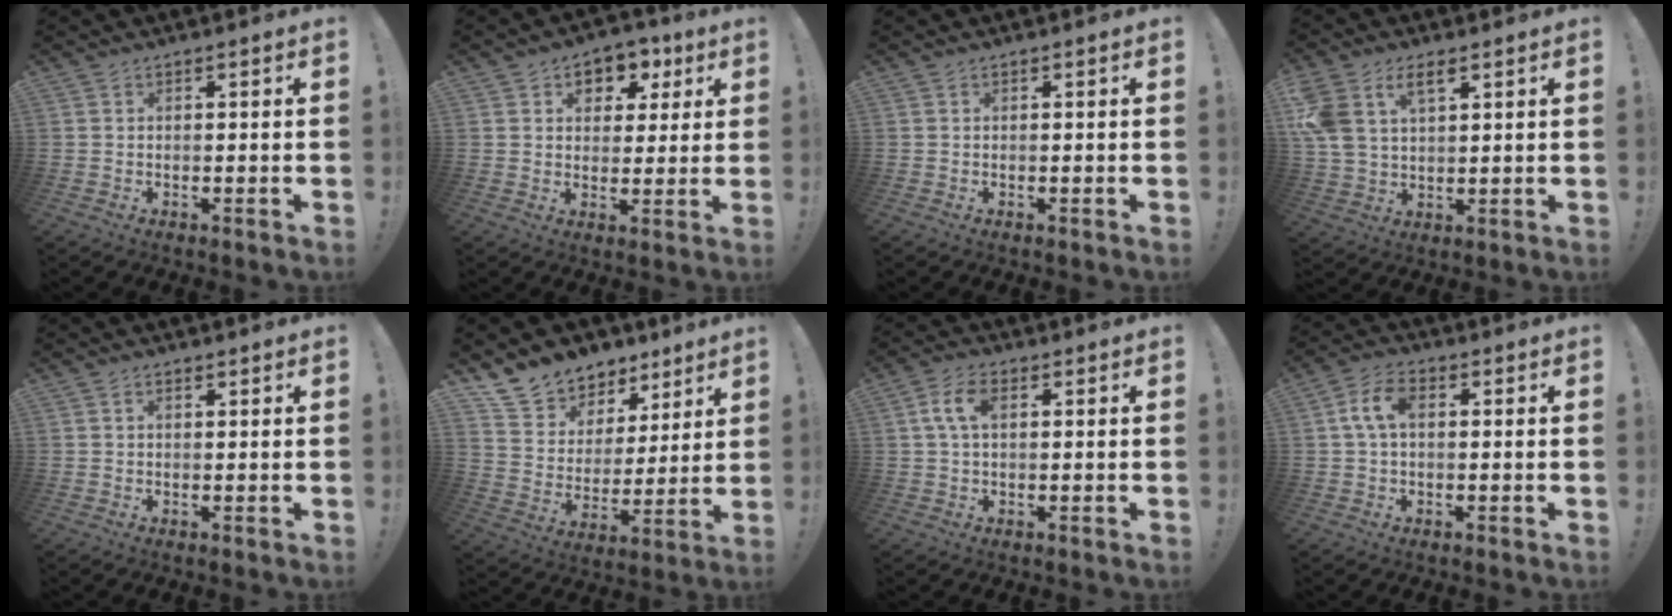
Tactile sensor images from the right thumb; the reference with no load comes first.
{"total": 7.4, "force": [2.7, 6.2, 3.1], "torque": [-0.029, -0.012, 0.051]}
{"total": 0.0}
{"total": 9.4, "force": [4.7, 5.5, 6.0], "torque": [-0.134, -0.007, 0.093]}
{"total": 0.8, "force": [0.5, 0.5, 0.4], "torque": [-0.001, -0.001, 0.008]}
{"total": 11.1, "force": [8.4, 7.0, 1.8], "torque": [-0.037, -0.068, 0.160]}
{"total": 6.7, "force": [1.7, 3.8, 5.2], "torque": [-0.104, 0.007, 0.030]}
{"total": 7.4, "force": [1.2, 4.6, 5.7], "torque": [-0.107, 0.014, 0.023]}